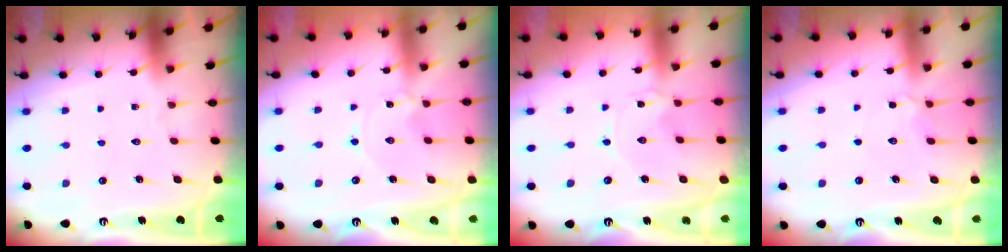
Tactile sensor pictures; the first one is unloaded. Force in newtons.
{"total": 0.0}
{"total": 0.0}
{"total": 3.8, "press": 3.8, "slide": 0.5}